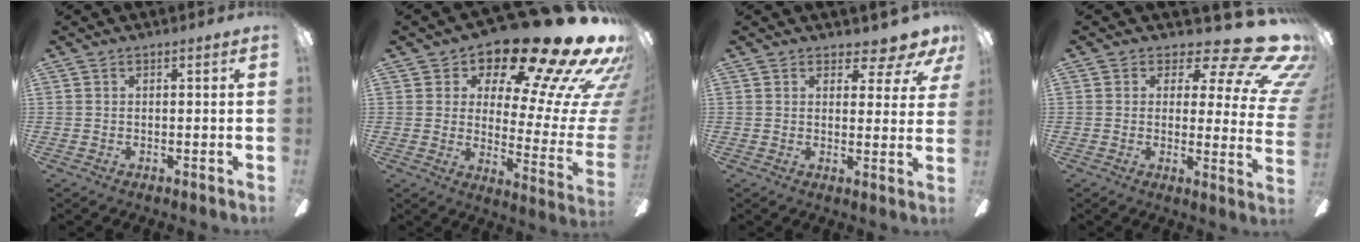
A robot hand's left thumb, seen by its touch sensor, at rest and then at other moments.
{"total": 23.5, "force": [17.1, 6.9, 14.6], "torque": [-0.206, -0.125, 0.280]}
{"total": 6.3, "force": [4.7, 2.5, 3.3], "torque": [-0.034, -0.032, 0.082]}
{"total": 15.2, "force": [9.4, 5.9, 10.5], "torque": [-0.135, -0.072, 0.158]}